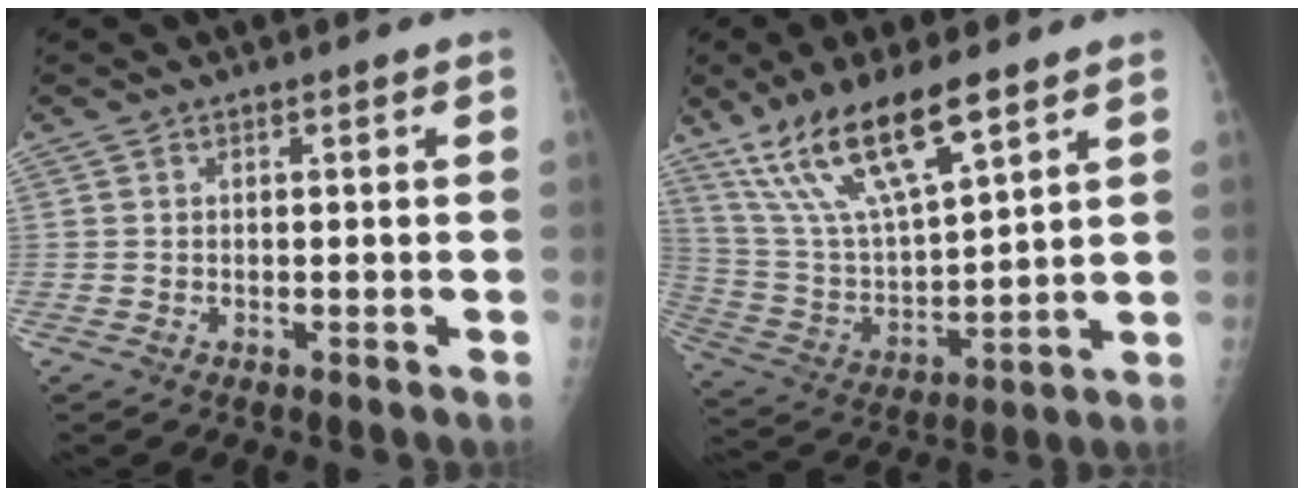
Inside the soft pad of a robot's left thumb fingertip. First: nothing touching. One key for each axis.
{"total": 18.2, "fx": 11.5, "fy": 5.1, "fz": 13.2, "tx": -0.243, "ty": -0.042, "tz": 0.232}